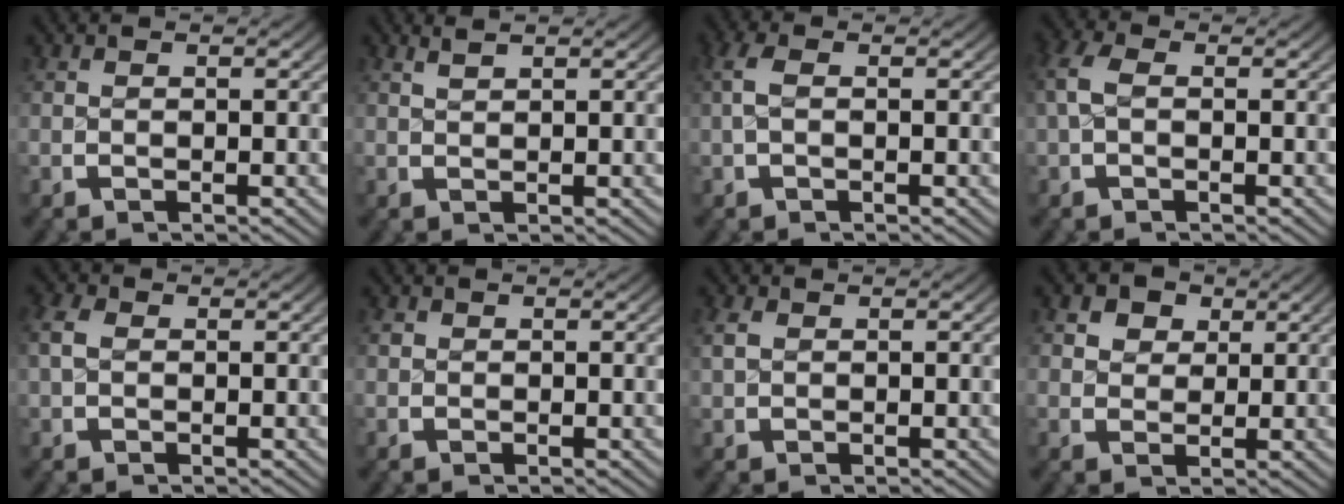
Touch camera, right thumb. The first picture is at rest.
{"total": 1.4, "force": [1.3, 0.1, 0.5], "torque": [0.000, 0.008, 0.025]}
{"total": 1.6, "force": [0.2, 0.9, 1.3], "torque": [-0.034, 0.005, 0.001]}
{"total": 2.4, "force": [0.1, 1.7, 1.7], "torque": [-0.050, 0.001, 0.003]}
{"total": 2.0, "force": [0.3, 1.7, 1.0], "torque": [-0.030, -0.003, 0.007]}
{"total": 0.8, "force": [0.2, 0.8, -0.1], "torque": [0.003, 0.000, 0.004]}
{"total": 1.6, "force": [0.5, 1.3, 0.7], "torque": [-0.016, 0.003, 0.013]}
{"total": 3.6, "force": [1.5, 2.9, 1.4], "torque": [-0.021, -0.009, 0.026]}